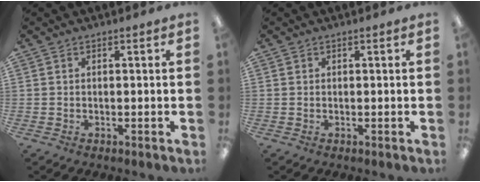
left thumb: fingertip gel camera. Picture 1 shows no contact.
{"total": 0.0}